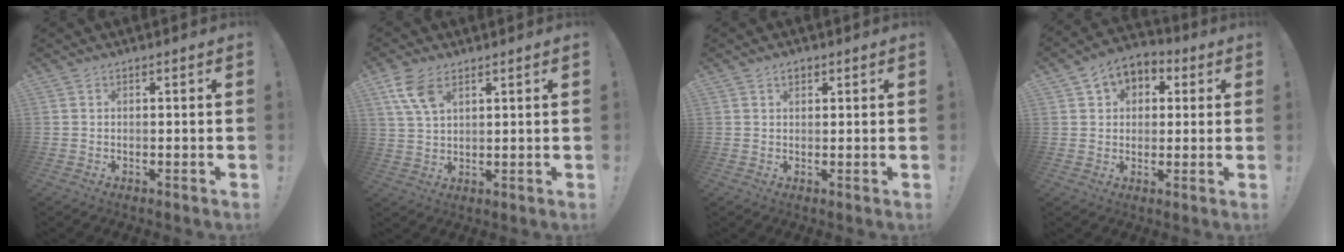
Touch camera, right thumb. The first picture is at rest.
{"total": 8.2, "force": [4.5, 4.3, 5.4], "torque": [-0.101, -0.016, 0.086]}
{"total": 1.9, "force": [1.1, 1.3, 1.0], "torque": [-0.006, -0.002, 0.017]}
{"total": 6.8, "force": [2.7, 5.7, 2.3], "torque": [-0.036, -0.008, 0.055]}